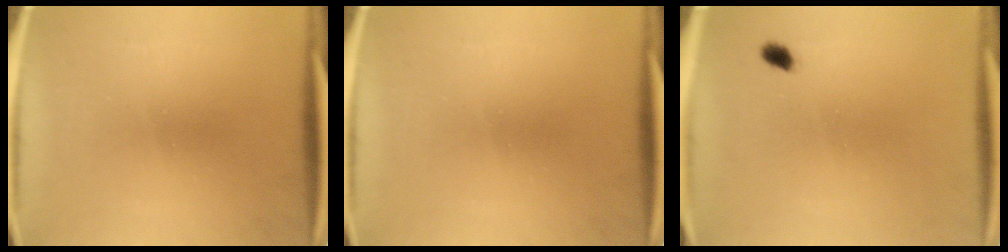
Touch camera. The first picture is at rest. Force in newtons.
{"total": 0.0}
{"total": 1.4}